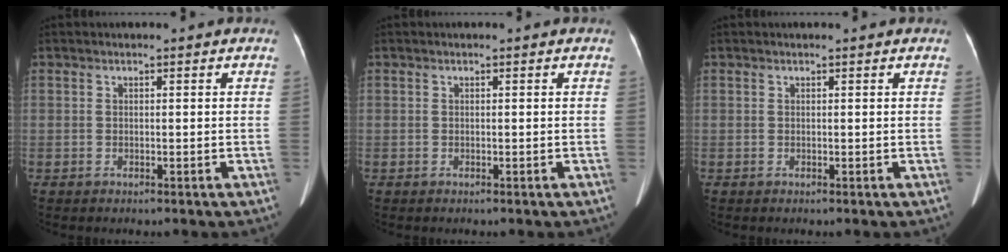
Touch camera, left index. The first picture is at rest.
{"total": 0.0}
{"total": 1.3, "force": [1.2, 0.1, 0.5], "torque": [-0.009, 0.012, 0.015]}